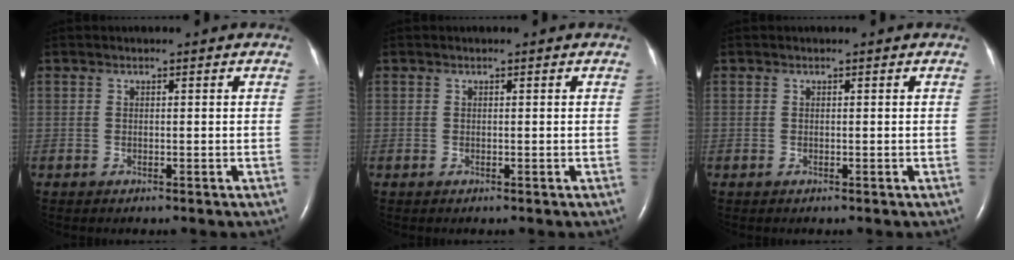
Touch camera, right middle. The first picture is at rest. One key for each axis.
{"total": 0.0}
{"total": 0.0}